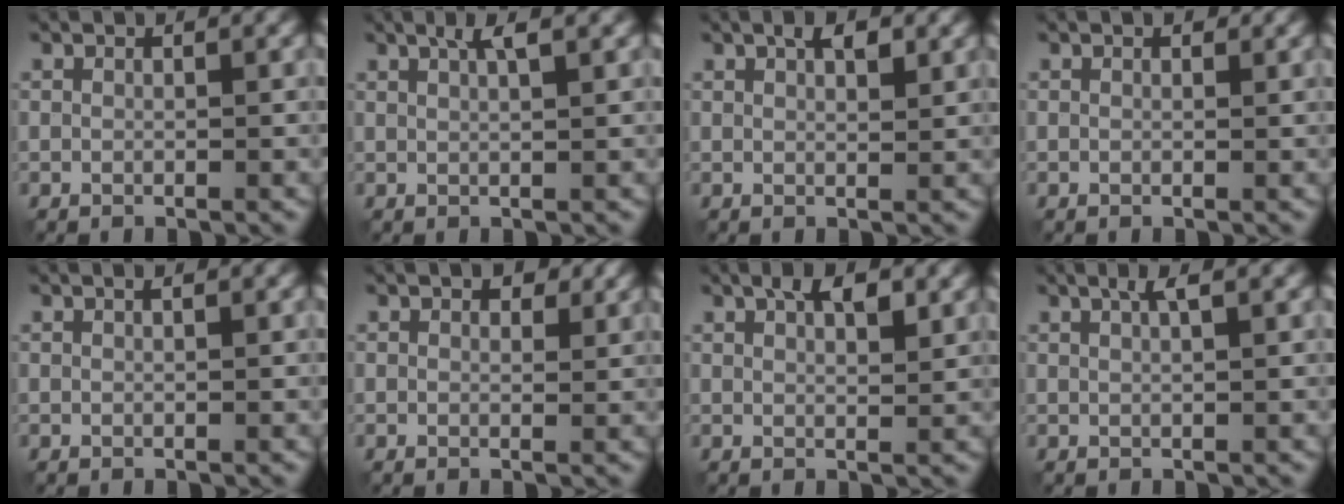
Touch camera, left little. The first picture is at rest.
{"total": 2.4, "force": [1.4, 0.4, 1.9], "torque": [-0.025, 0.004, 0.018]}
{"total": 2.3, "force": [1.3, 0.9, 1.7], "torque": [-0.024, 0.003, 0.020]}
{"total": 0.6, "force": [0.4, 0.3, 0.3], "torque": [-0.003, 0.000, 0.004]}
{"total": 0.5, "force": [0.3, 0.1, 0.4], "torque": [-0.008, 0.003, 0.005]}
{"total": 1.7, "force": [1.1, 1.0, 1.0], "torque": [-0.009, -0.001, 0.016]}
{"total": 3.3, "force": [1.8, 1.2, 2.6], "torque": [-0.040, 0.002, 0.029]}
{"total": 2.0, "force": [1.1, 0.3, 1.6], "torque": [-0.024, 0.005, 0.015]}